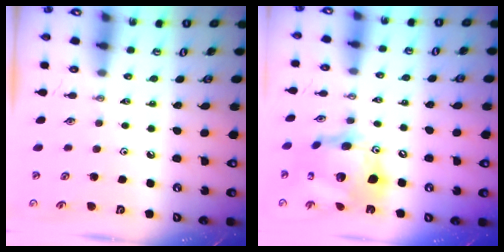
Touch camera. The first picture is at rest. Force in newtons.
{"total": 18.9, "press": 18.8, "slide": 2.2}